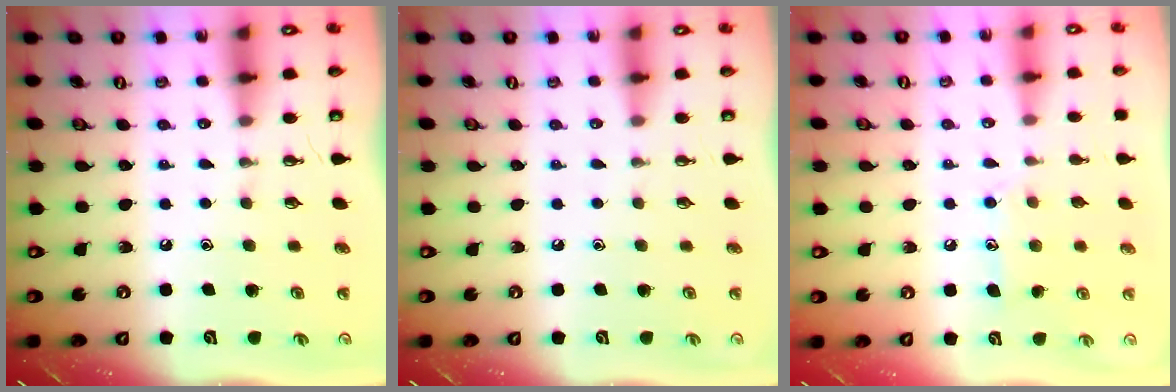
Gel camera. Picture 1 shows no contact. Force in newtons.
{"total": 0.0}
{"total": 9.6, "press": 9.6, "slide": 0.6}